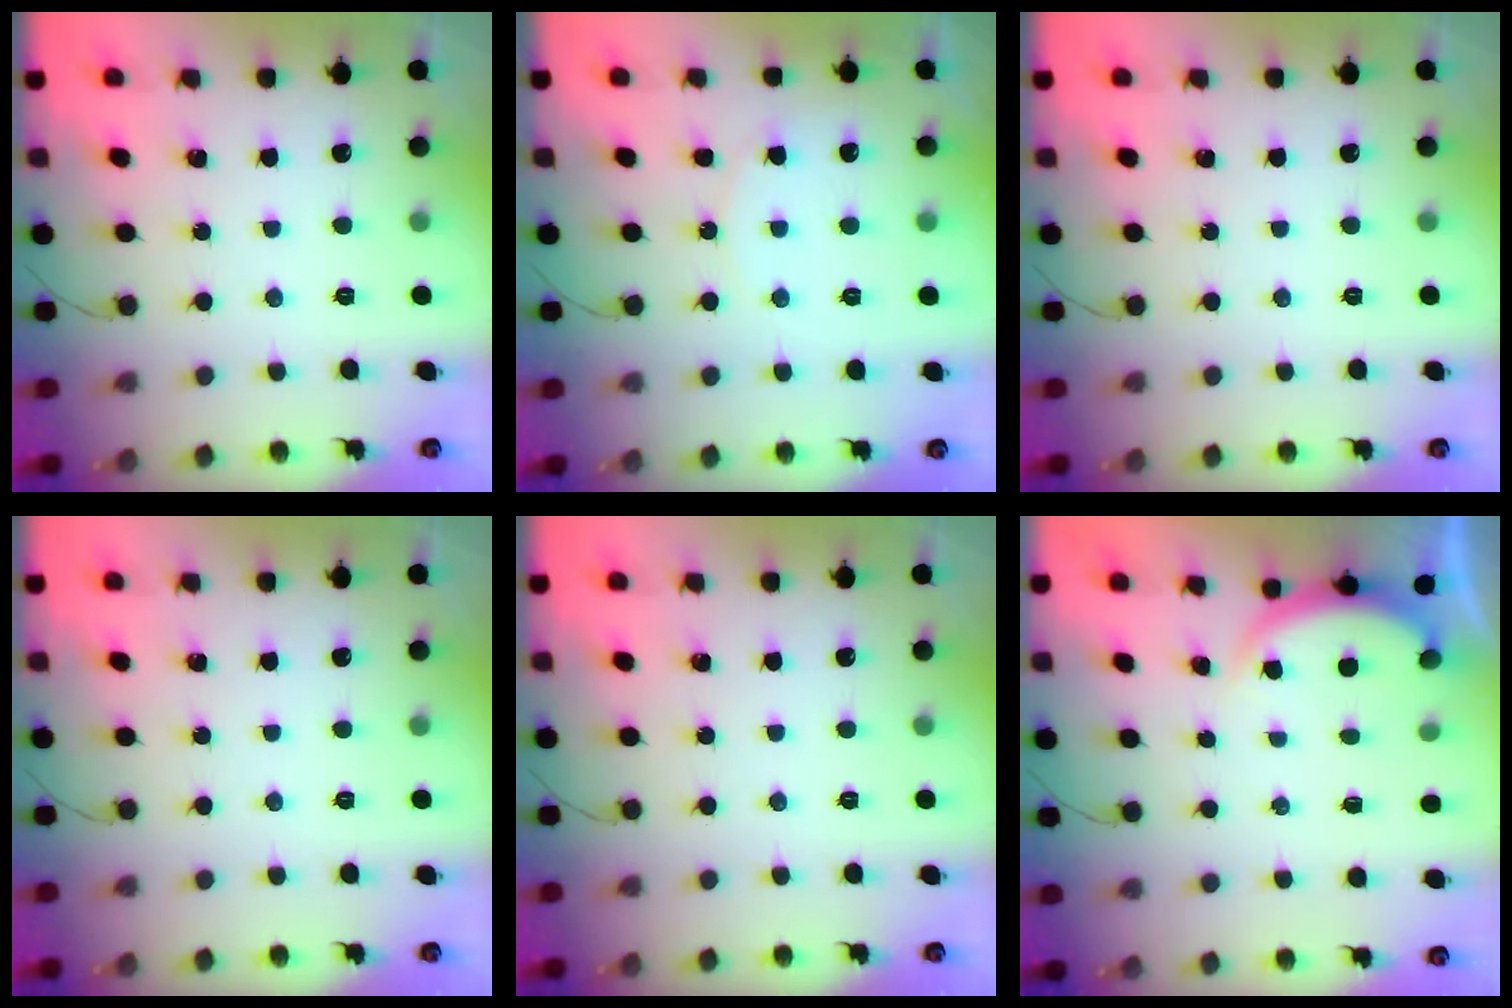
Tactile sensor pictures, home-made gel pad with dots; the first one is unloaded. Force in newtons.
{"total": 6.7, "press": 6.7, "slide": 0.6}
{"total": 0.0}
{"total": 0.0}
{"total": 0.0}
{"total": 2.5, "press": 2.4, "slide": 0.6}